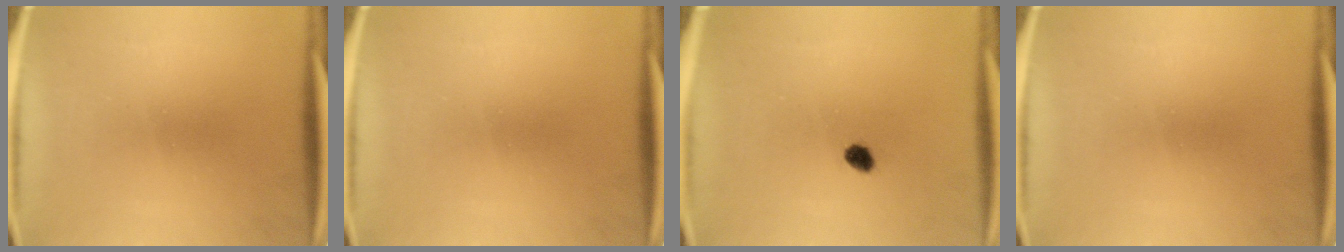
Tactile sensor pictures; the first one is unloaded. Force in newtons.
{"total": 0.0}
{"total": 2.2}
{"total": 0.0}